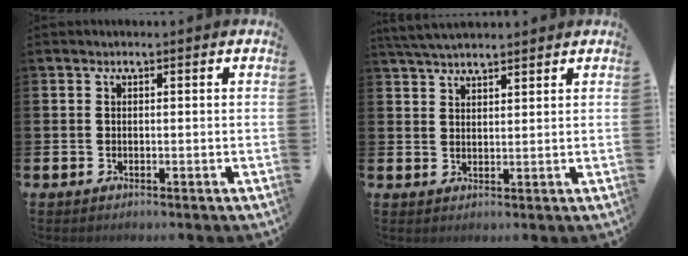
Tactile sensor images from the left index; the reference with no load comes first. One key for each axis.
{"total": 4.0, "fx": 3.8, "fy": 0.6, "fz": 1.1, "tx": -0.028, "ty": -0.012, "tz": 0.071}